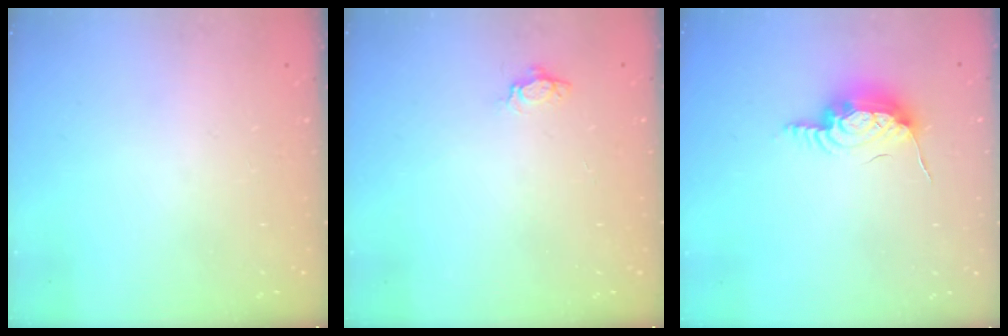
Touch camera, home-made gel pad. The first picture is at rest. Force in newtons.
{"total": 3.8, "press": 3.8, "slide": 0.3}
{"total": 10.4, "press": 10.4, "slide": 1.1}